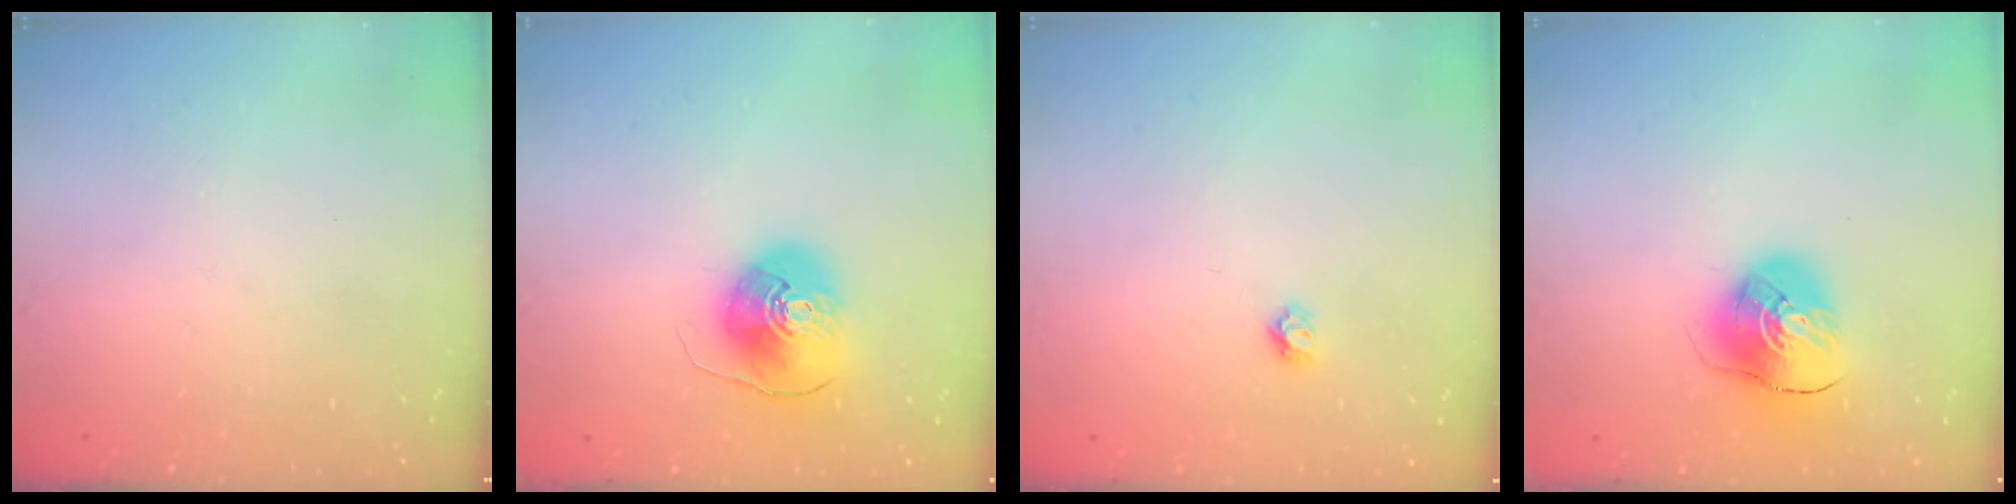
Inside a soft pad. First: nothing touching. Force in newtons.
{"total": 10.3, "press": 10.2, "slide": 1.5}
{"total": 3.8, "press": 3.8, "slide": 0.3}
{"total": 9.8, "press": 9.7, "slide": 1.6}